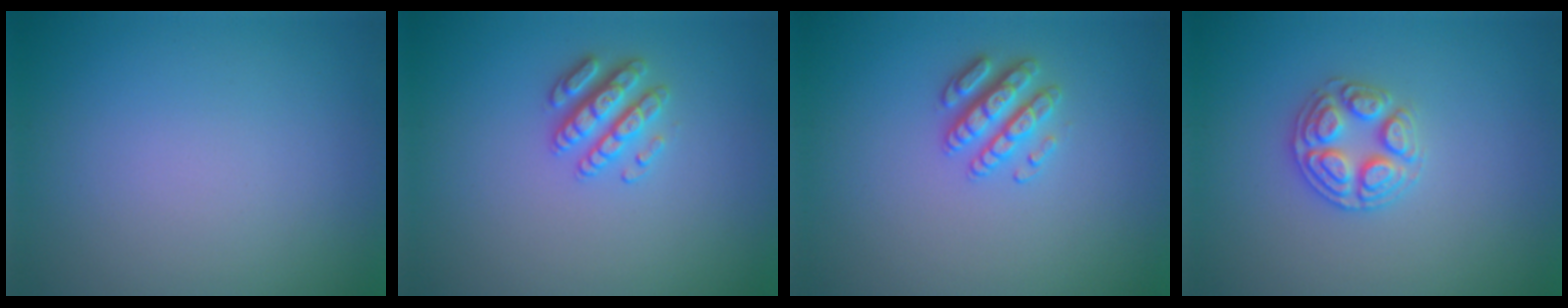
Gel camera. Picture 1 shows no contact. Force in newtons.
{"total": 2.6, "press": 2.6, "slide": 0.5}
{"total": 2.6, "press": 2.6, "slide": 0.5}
{"total": 2.9, "press": 2.8, "slide": 0.3}